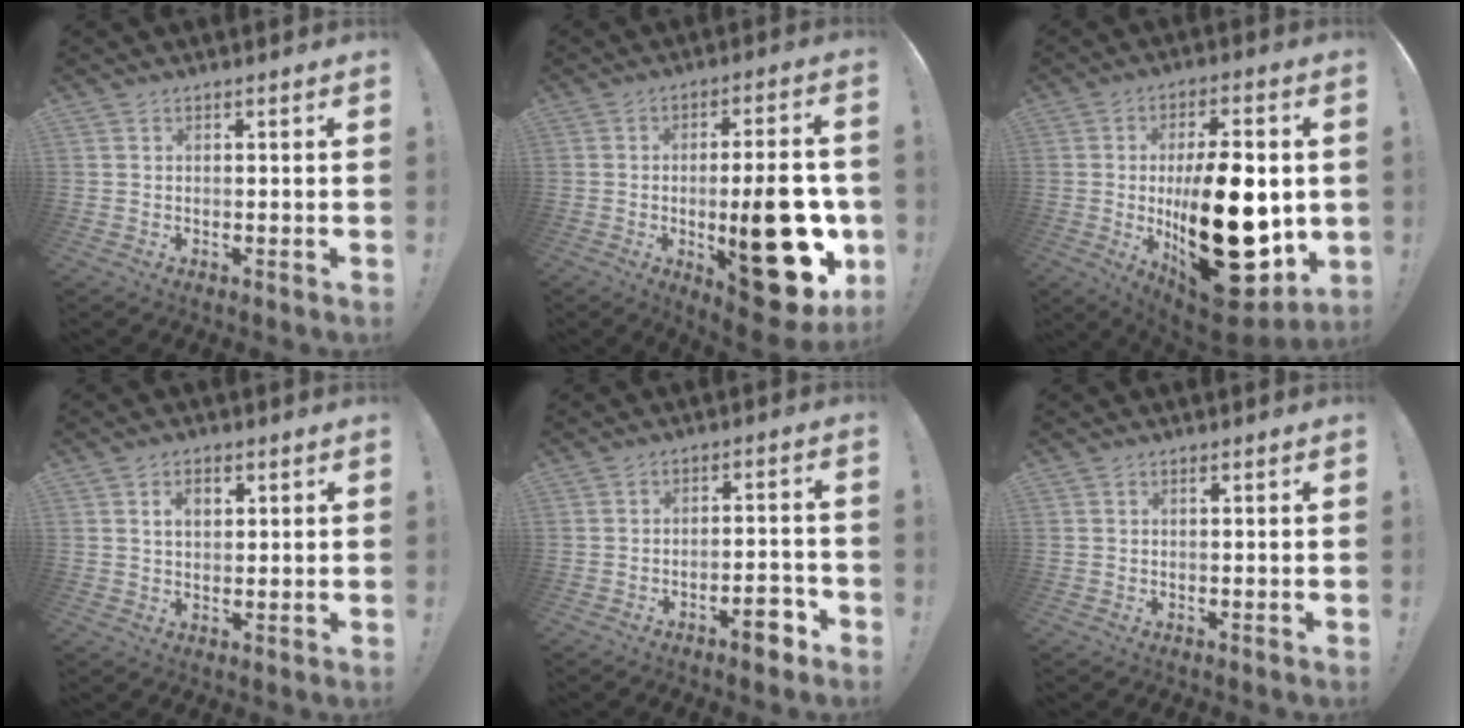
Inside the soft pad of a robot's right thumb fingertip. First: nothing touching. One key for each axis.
{"total": 25.5, "fx": -5.0, "fy": 9.6, "fz": 23.1, "tx": -0.302, "ty": 0.014, "tz": -0.061}
{"total": 29.1, "fx": -2.5, "fy": 12.8, "fz": 26.0, "tx": -0.425, "ty": -0.009, "tz": -0.025}
{"total": 4.4, "fx": 1.4, "fy": 2.9, "fz": 3.0, "tx": -0.037, "ty": -0.001, "tz": 0.020}
{"total": 6.2, "fx": -4.1, "fy": 1.9, "fz": 4.3, "tx": -0.052, "ty": 0.021, "tz": -0.068}
{"total": 0.0}